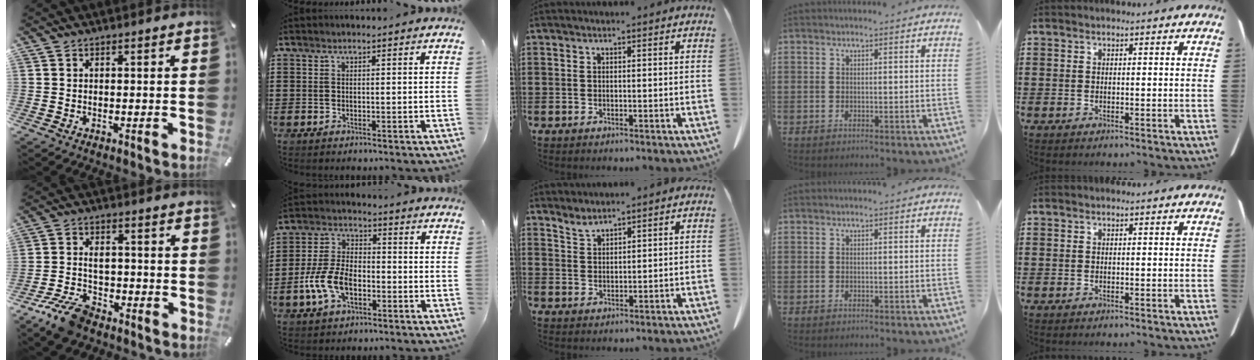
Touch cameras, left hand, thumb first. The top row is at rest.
{"thumb": {"total": 8.7, "force": [-4.7, 5.1, 5.3], "torque": [-0.112, 0.023, -0.086]}, "index": {"total": 8.4, "force": [-3.3, 4.7, 6.2], "torque": [-0.151, 0.000, -0.068]}, "middle": {"total": 2.0, "force": [2.0, 0.1, 0.4], "torque": [-0.014, -0.005, 0.040]}}